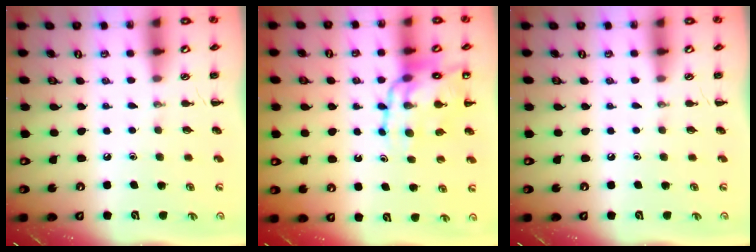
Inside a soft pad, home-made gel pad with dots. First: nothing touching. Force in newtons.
{"total": 13.0, "press": 12.6, "slide": 3.3}
{"total": 0.0}